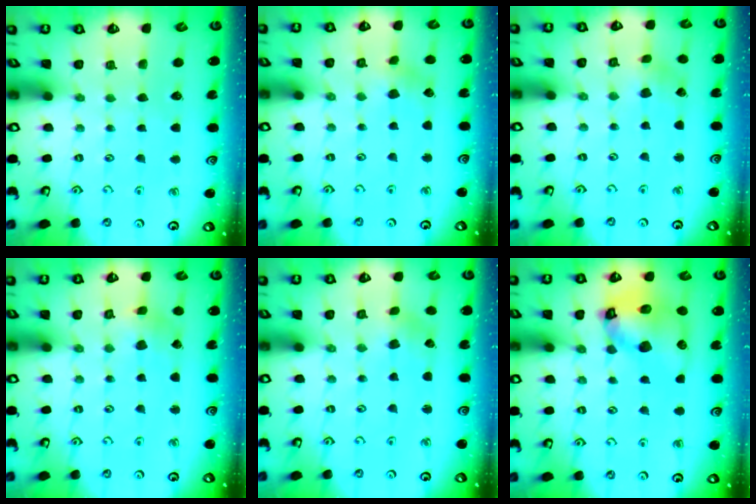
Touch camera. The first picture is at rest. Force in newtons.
{"total": 2.7, "press": 2.7, "slide": 0.4}
{"total": 2.3, "press": 2.3, "slide": 0.4}
{"total": 2.2, "press": 2.2, "slide": 0.2}
{"total": 2.9, "press": 2.9, "slide": 0.4}
{"total": 15.8, "press": 15.7, "slide": 1.7}